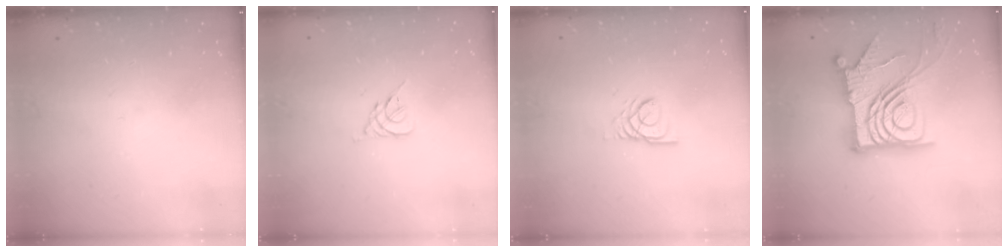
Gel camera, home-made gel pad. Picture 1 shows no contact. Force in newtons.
{"total": 2.6, "press": 2.5, "slide": 0.7}
{"total": 3.0, "press": 2.9, "slide": 0.3}
{"total": 20.3, "press": 20.2, "slide": 2.3}